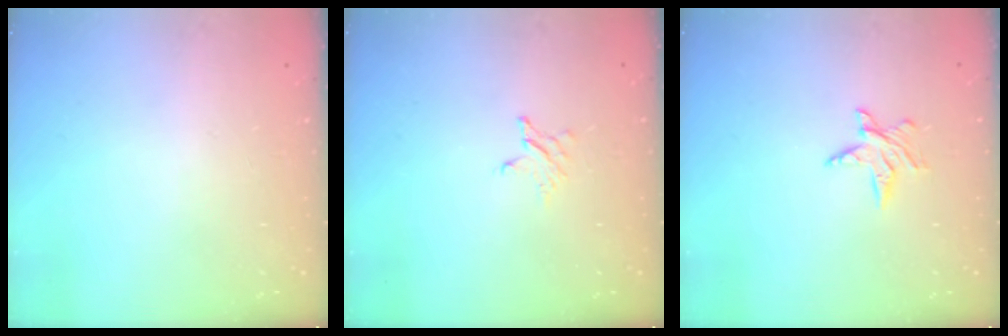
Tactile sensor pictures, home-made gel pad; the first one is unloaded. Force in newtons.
{"total": 2.5, "press": 2.5, "slide": 0.3}
{"total": 4.7, "press": 4.7, "slide": 0.5}